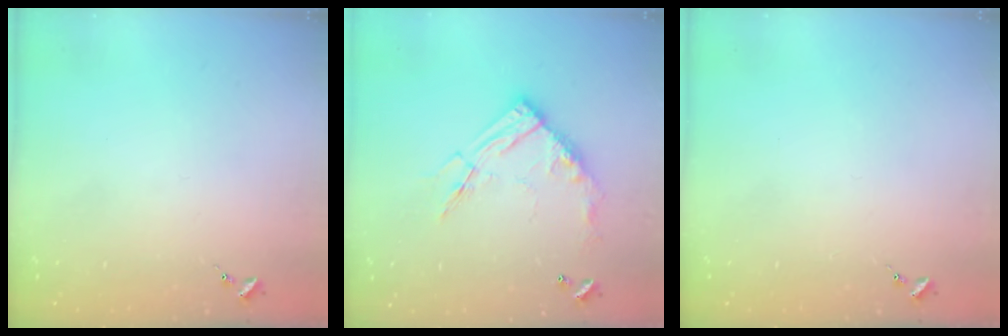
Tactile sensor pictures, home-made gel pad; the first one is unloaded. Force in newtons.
{"total": 15.2, "press": 15.1, "slide": 1.7}
{"total": 0.0}